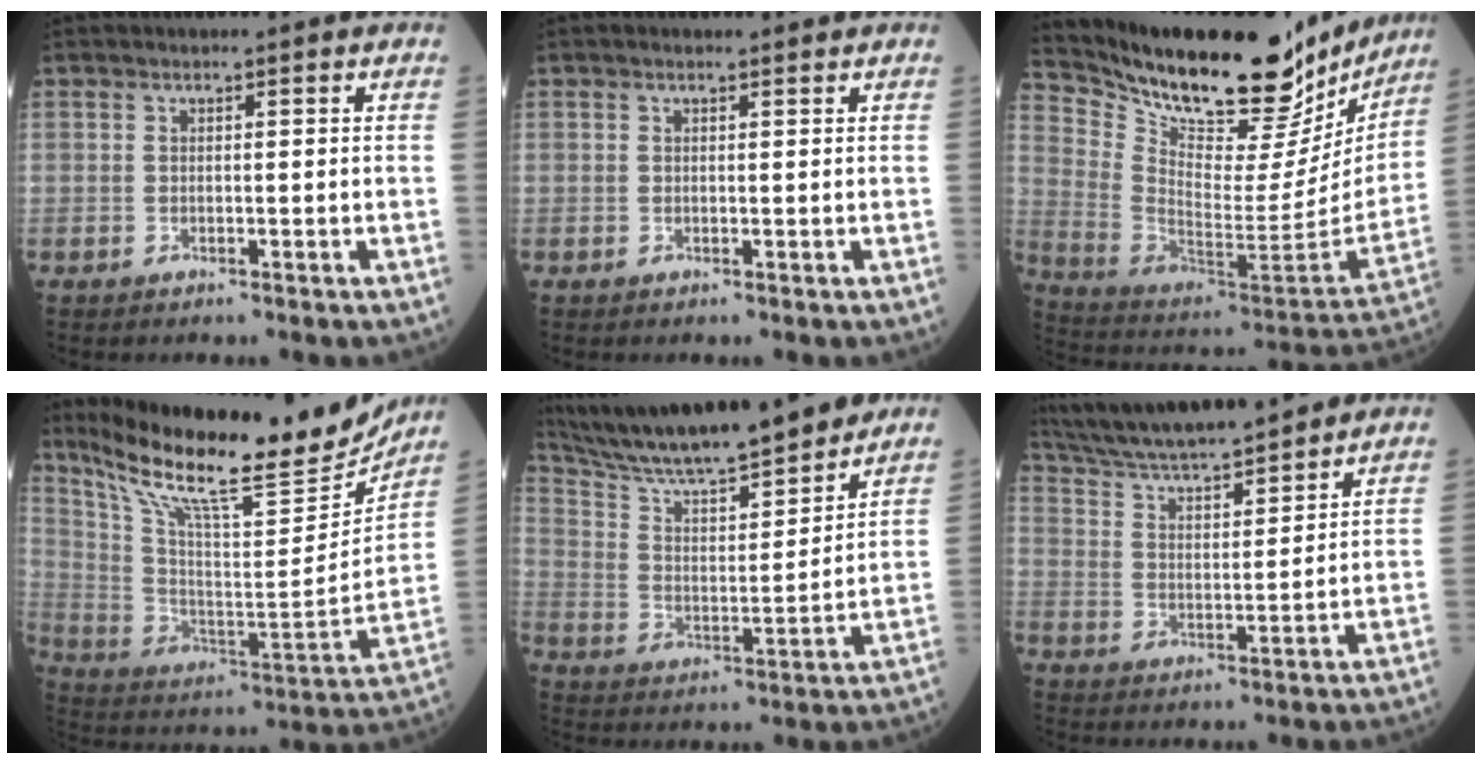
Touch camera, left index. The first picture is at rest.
{"total": 1.0, "force": [0.9, 0.0, 0.3], "torque": [-0.010, 0.005, 0.015]}
{"total": 28.7, "force": [24.5, 7.3, 13.1], "torque": [-0.225, -0.043, 0.361]}
{"total": 23.3, "force": [20.1, 3.2, 11.3], "torque": [-0.206, -0.034, 0.316]}
{"total": 19.2, "force": [17.1, 1.5, 8.7], "torque": [-0.160, 0.007, 0.284]}
{"total": 18.2, "force": [16.3, 1.9, 7.7], "torque": [-0.138, 0.021, 0.271]}